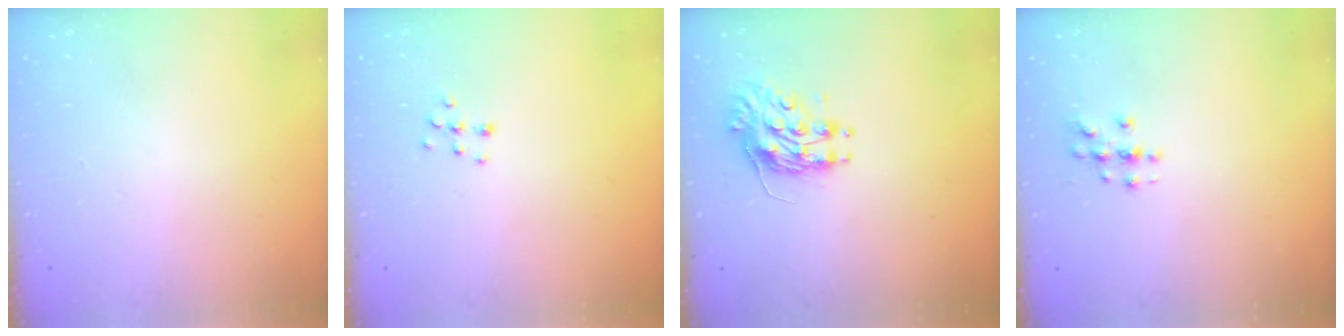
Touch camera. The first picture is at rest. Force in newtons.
{"total": 5.8, "press": 5.8, "slide": 0.3}
{"total": 9.2, "press": 9.2, "slide": 0.5}
{"total": 3.9, "press": 3.8, "slide": 0.5}